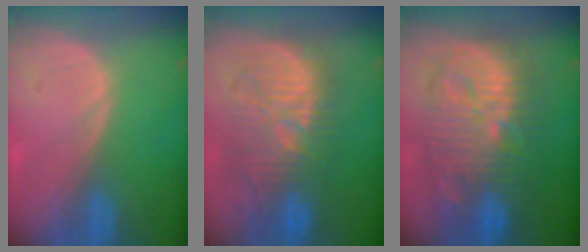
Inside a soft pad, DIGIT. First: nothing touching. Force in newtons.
{"total": 11.1, "press": 10.9, "slide": 1.8}
{"total": 13.1, "press": 13.1, "slide": 1.3}